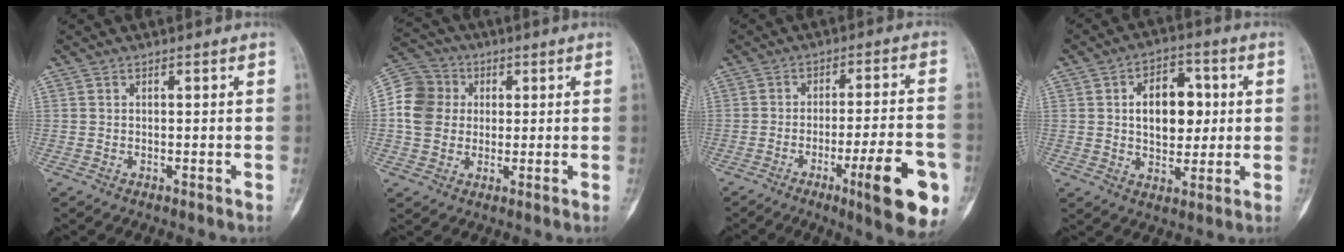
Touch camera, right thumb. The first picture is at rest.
{"total": 10.1, "force": [0.8, 9.1, 4.4], "torque": [-0.075, 0.017, 0.003]}
{"total": 15.2, "force": [-6.2, 2.8, 13.6], "torque": [-0.173, 0.012, -0.084]}
{"total": 11.5, "force": [1.7, 7.4, 8.7], "torque": [-0.097, 0.004, 0.028]}